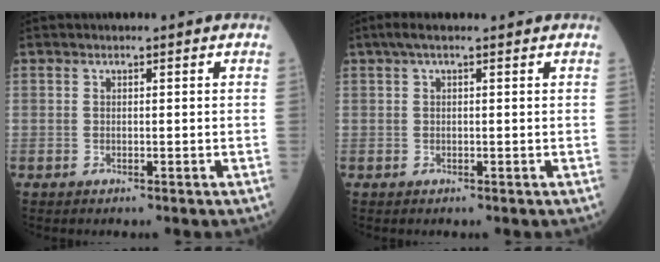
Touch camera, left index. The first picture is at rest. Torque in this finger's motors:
{"motor_torque": [0.11, 0.05, -0.12, -0.06]}